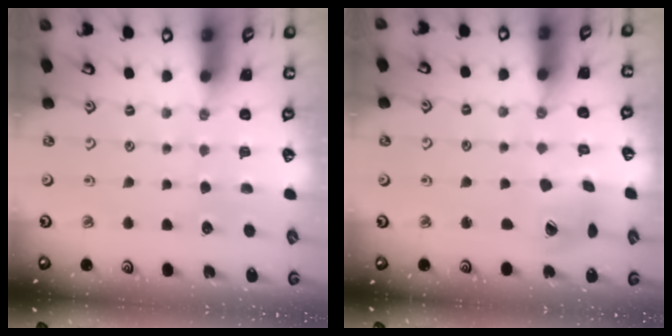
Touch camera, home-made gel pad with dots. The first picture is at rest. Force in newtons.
{"total": 7.9, "press": 7.8, "slide": 0.9}